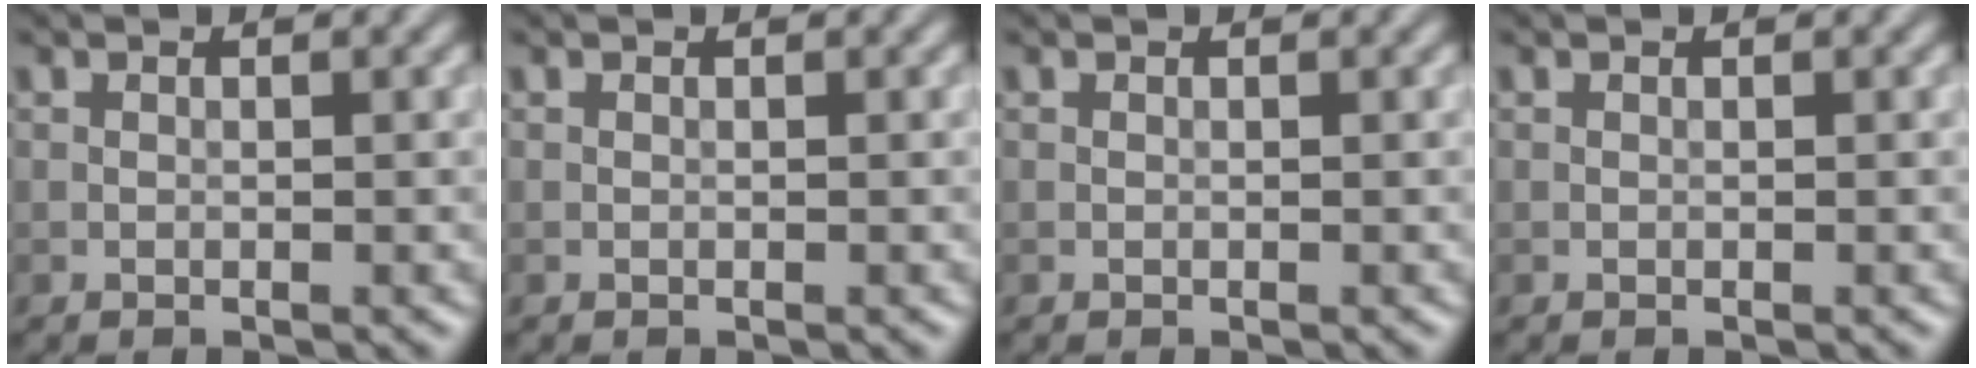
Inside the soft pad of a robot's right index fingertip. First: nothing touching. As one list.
[{"total": 0.0}, {"total": 0.0}, {"total": 0.0}]